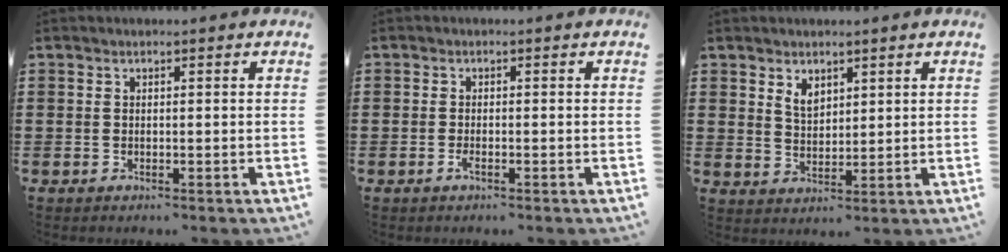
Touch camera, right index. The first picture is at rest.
{"total": 1.2, "force": [-0.8, 0.2, 0.9], "torque": [-0.026, -0.007, -0.016]}
{"total": 3.4, "force": [2.2, 2.1, 1.5], "torque": [-0.037, 0.006, 0.041]}